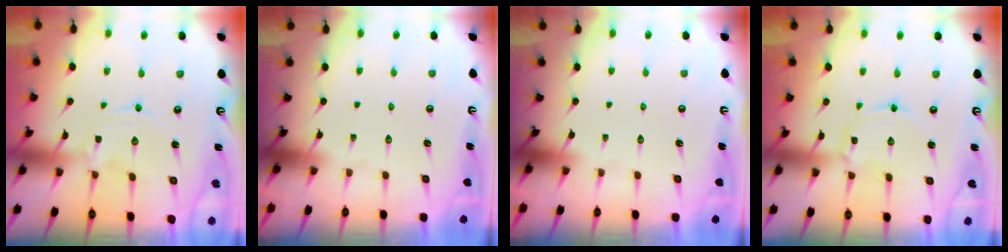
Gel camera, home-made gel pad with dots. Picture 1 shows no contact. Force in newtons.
{"total": 0.0}
{"total": 0.0}
{"total": 1.7, "press": 1.7, "slide": 0.0}